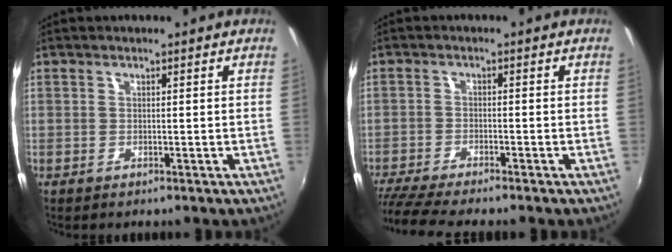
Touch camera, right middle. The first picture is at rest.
{"total": 8.8, "force": [-7.8, -0.1, 4.1], "torque": [-0.106, -0.035, -0.137]}